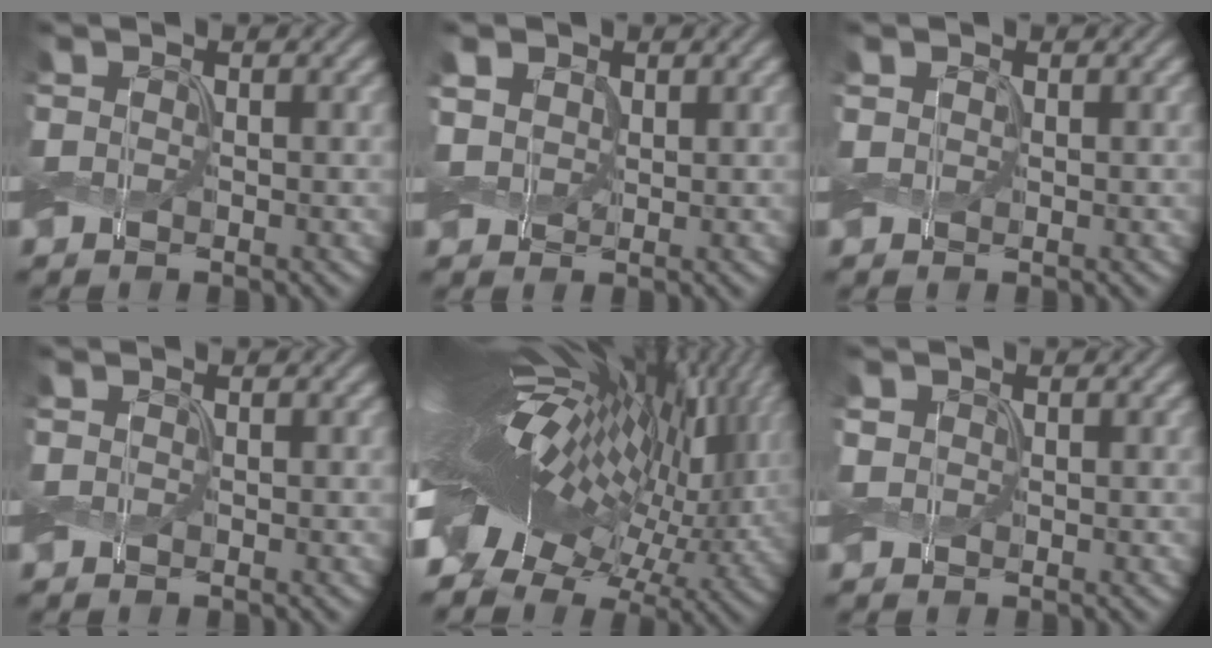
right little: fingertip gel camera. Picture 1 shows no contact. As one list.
[{"total": 3.2, "force": [1.2, 2.5, 1.7], "torque": [-0.054, 0.004, 0.019]}, {"total": 0.7, "force": [0.4, 0.6, 0.2], "torque": [-0.007, 0.001, 0.006]}, {"total": 0.0}, {"total": 18.9, "force": [2.3, 8.2, 16.9], "torque": [-0.284, 0.012, 0.026]}, {"total": 0.9, "force": [0.3, 0.8, 0.2], "torque": [-0.010, 0.001, 0.003]}]